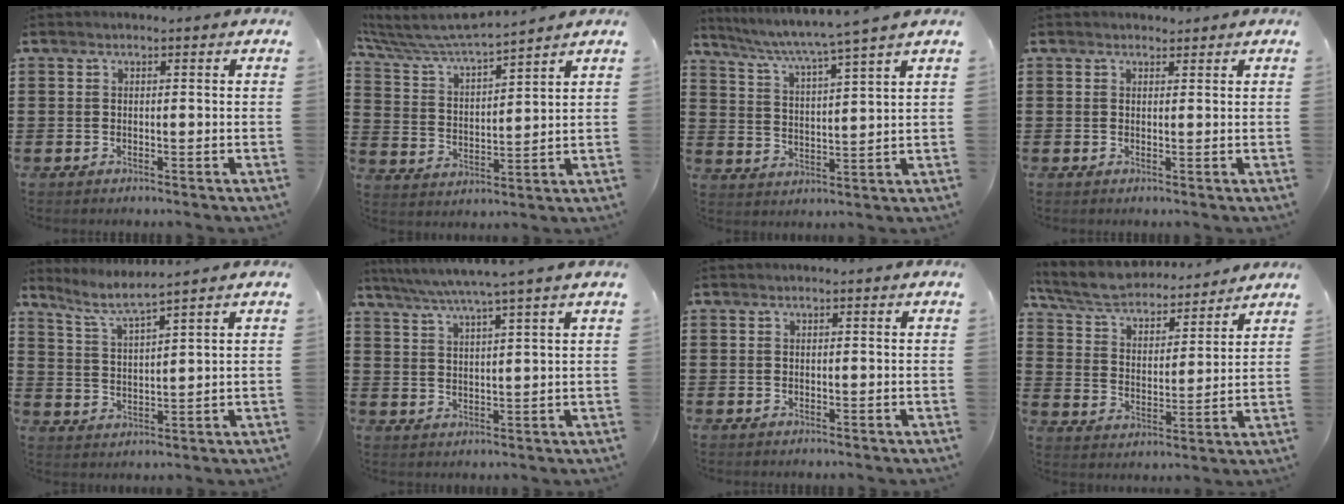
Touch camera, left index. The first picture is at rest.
{"total": 6.7, "force": [6.4, -0.3, 1.9], "torque": [-0.067, -0.041, 0.108]}
{"total": 4.4, "force": [3.6, -1.2, 2.1], "torque": [-0.061, -0.034, 0.052]}
{"total": 0.9, "force": [0.8, 0.4, 0.0], "torque": [-0.002, 0.001, 0.016]}
{"total": 4.5, "force": [3.8, -0.4, 2.3], "torque": [-0.059, -0.018, 0.064]}
{"total": 5.1, "force": [4.2, -1.1, 2.6], "torque": [-0.063, -0.021, 0.070]}
{"total": 0.0}
{"total": 6.4, "force": [6.0, 1.1, 2.1], "torque": [-0.070, -0.035, 0.101]}